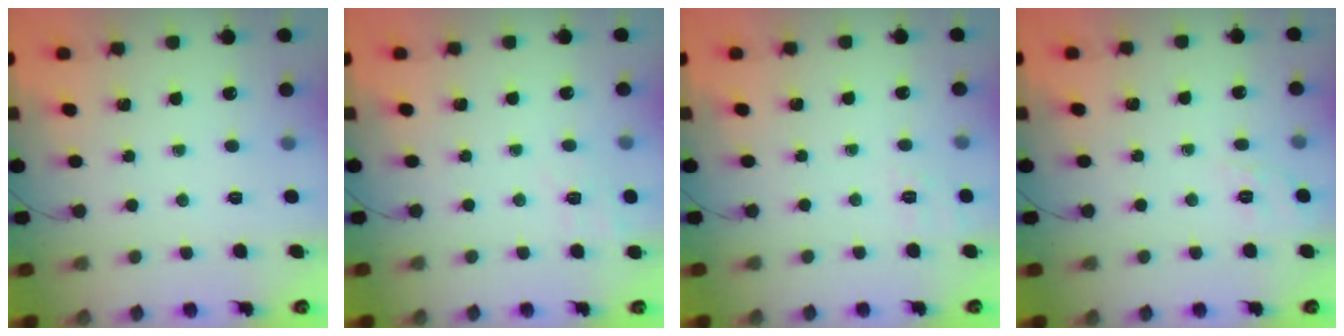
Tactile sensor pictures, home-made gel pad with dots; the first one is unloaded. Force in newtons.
{"total": 8.3, "press": 8.1, "slide": 2.1}
{"total": 1.8, "press": 0.4, "slide": 1.7}
{"total": 1.7, "press": 0.0, "slide": 1.7}